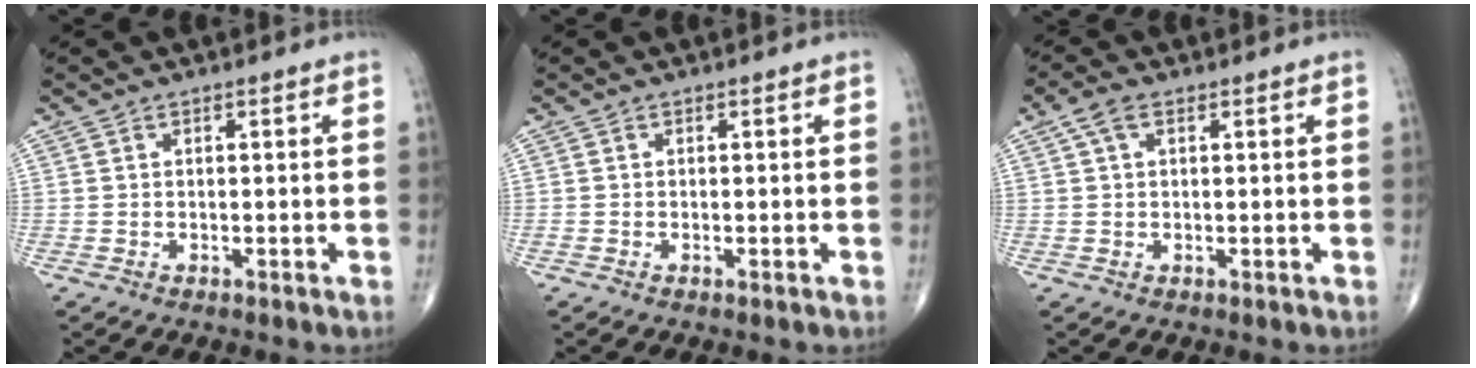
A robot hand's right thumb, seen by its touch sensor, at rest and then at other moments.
{"total": 0.0}
{"total": 3.1, "force": [1.3, 1.6, 2.3], "torque": [-0.051, 0.013, 0.025]}